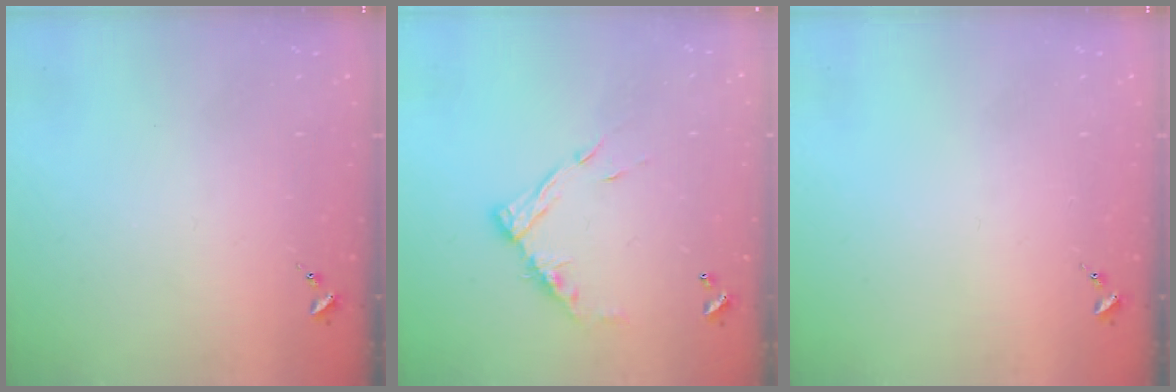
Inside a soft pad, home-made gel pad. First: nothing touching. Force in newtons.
{"total": 12.1, "press": 12.1, "slide": 1.1}
{"total": 0.0}